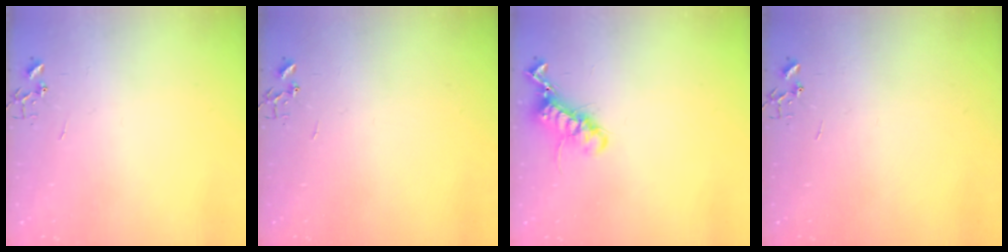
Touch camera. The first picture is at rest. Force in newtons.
{"total": 0.0}
{"total": 12.5, "press": 12.5, "slide": 0.4}
{"total": 0.0}